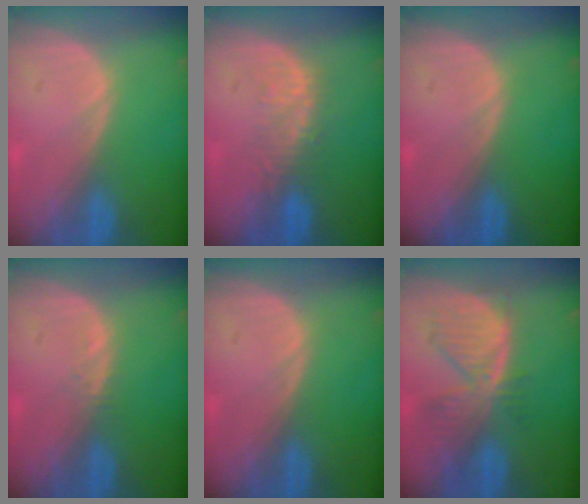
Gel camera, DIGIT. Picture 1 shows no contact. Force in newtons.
{"total": 4.3, "press": 4.0, "slide": 1.6}
{"total": 0.0}
{"total": 0.7, "press": 0.7, "slide": 0.1}
{"total": 0.0}
{"total": 7.7, "press": 6.8, "slide": 3.4}